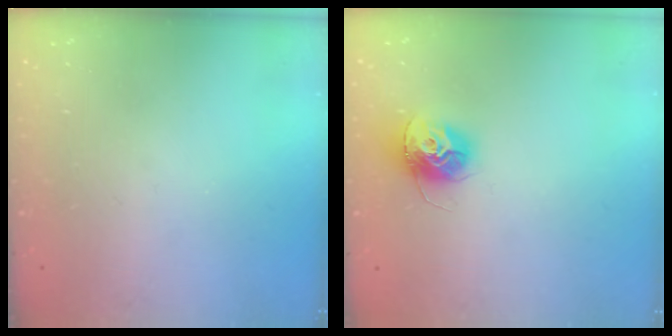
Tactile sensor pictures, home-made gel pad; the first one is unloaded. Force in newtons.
{"total": 12.1, "press": 12.1, "slide": 1.1}